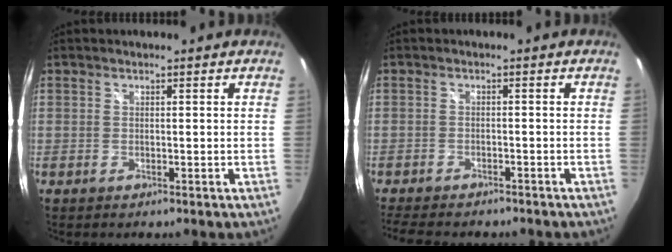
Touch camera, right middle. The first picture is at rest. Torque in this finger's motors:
{"motor_torque": [1.00, -1.14, 0.12, 0.07]}